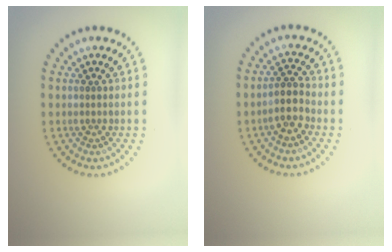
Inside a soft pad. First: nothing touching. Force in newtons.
{"total": 2.4, "press": 2.1, "slide": 1.2}